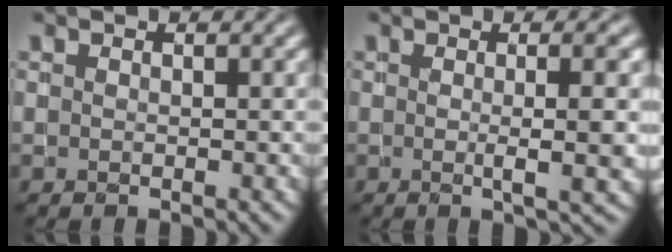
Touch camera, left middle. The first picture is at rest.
{"total": 5.7, "force": [0.3, 1.6, 5.5], "torque": [-0.051, 0.009, -0.004]}